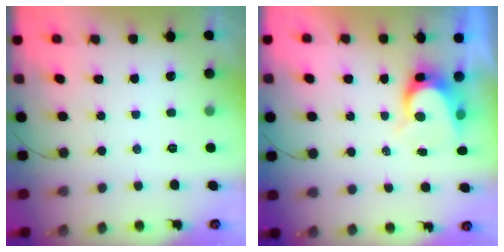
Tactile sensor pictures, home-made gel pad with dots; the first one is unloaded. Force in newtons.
{"total": 6.5, "press": 6.5, "slide": 0.6}